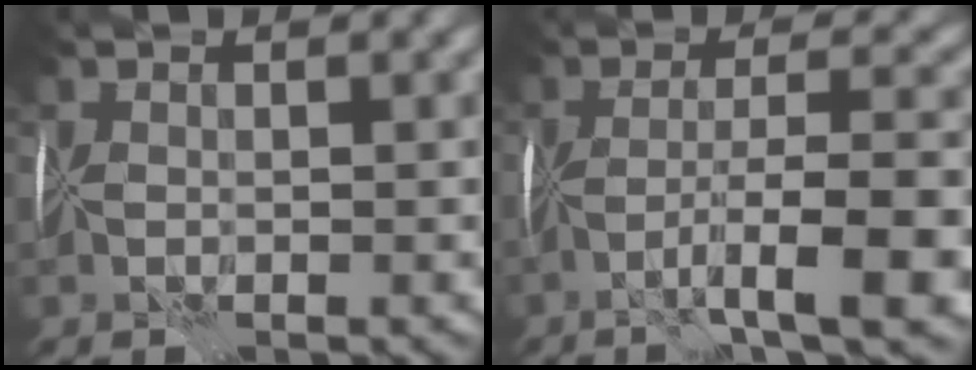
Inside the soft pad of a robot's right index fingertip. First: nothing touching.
{"total": 7.1, "force": [-3.5, 0.1, 6.2], "torque": [-0.089, -0.003, -0.063]}